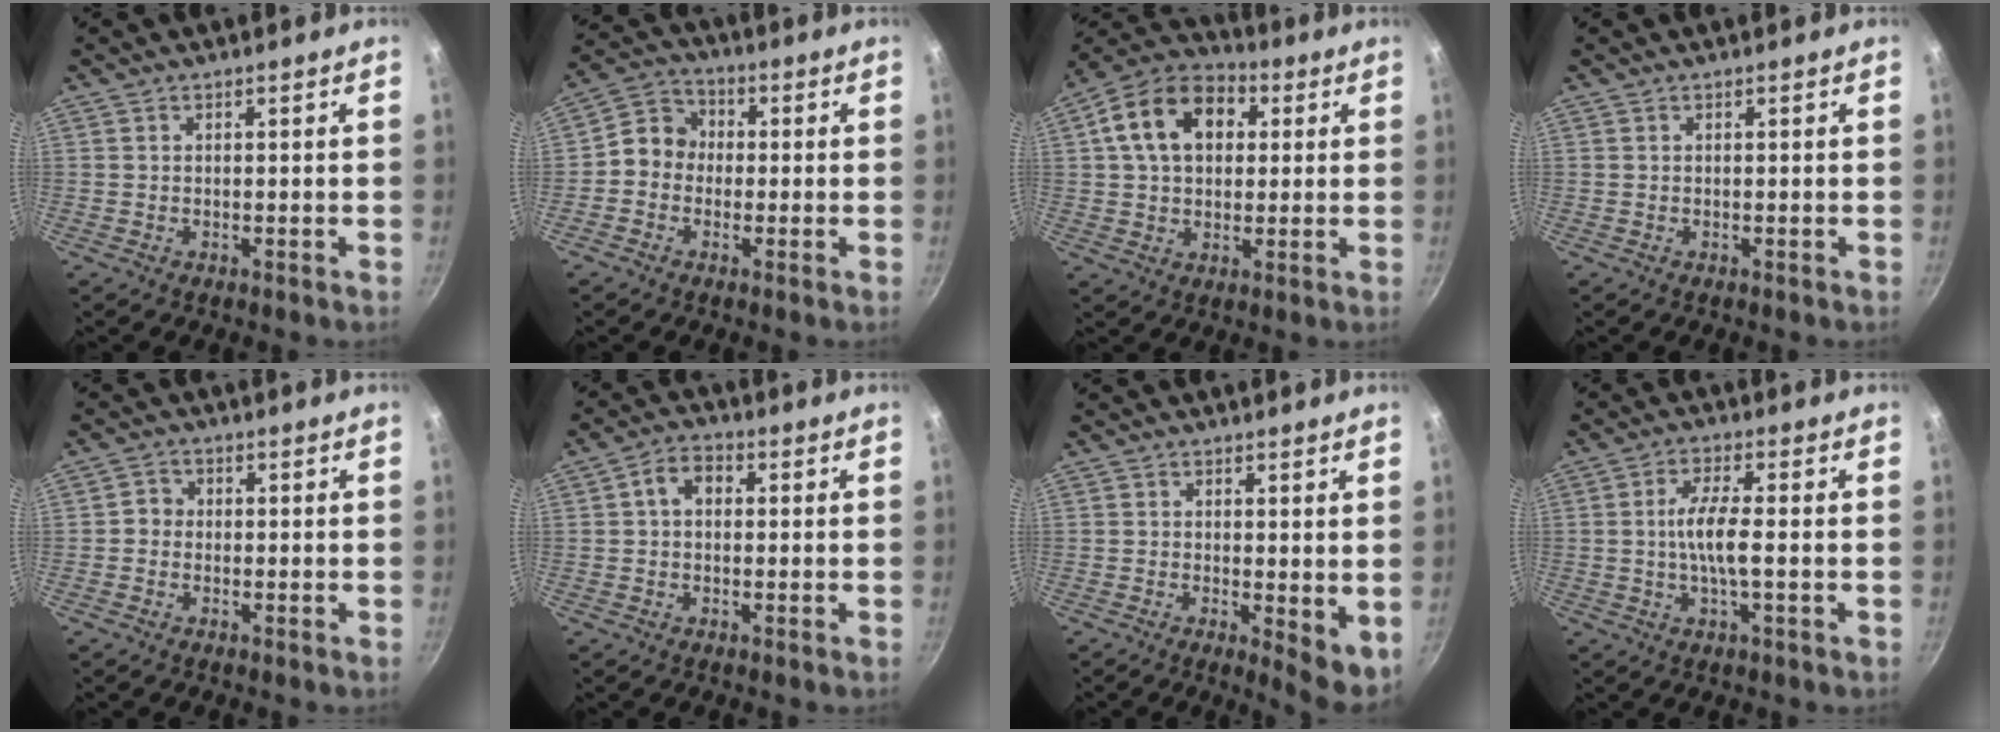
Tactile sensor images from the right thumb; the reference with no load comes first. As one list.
[{"total": 6.9, "force": [-0.8, 6.1, 3.1], "torque": [-0.024, 0.021, -0.037]}, {"total": 15.3, "force": [3.8, 10.8, 10.1], "torque": [-0.150, 0.023, 0.046]}, {"total": 0.0}, {"total": 2.4, "force": [-0.5, 2.2, 0.8], "torque": [-0.001, 0.009, -0.015]}, {"total": 5.2, "force": [0.8, 3.8, 3.5], "torque": [-0.045, 0.012, 0.003]}, {"total": 5.6, "force": [-0.1, 2.2, 5.2], "torque": [-0.064, -0.010, 0.003]}, {"total": 6.9, "force": [-0.5, 1.4, 6.7], "torque": [-0.137, 0.009, -0.015]}]